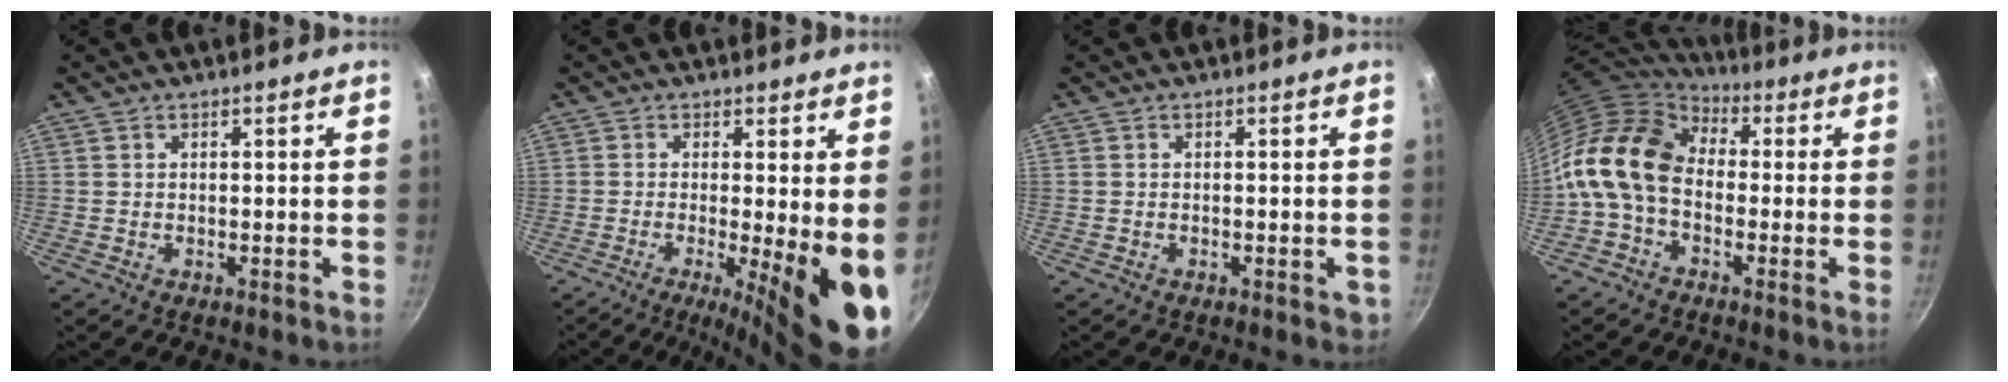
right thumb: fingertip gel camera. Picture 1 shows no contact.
{"total": 12.0, "force": [-1.8, 2.5, 11.6], "torque": [-0.144, -0.017, -0.025]}
{"total": 1.9, "force": [-0.8, 1.0, 1.5], "torque": [-0.014, 0.001, -0.008]}
{"total": 15.6, "force": [-0.9, 11.1, 10.9], "torque": [-0.192, 0.038, -0.041]}